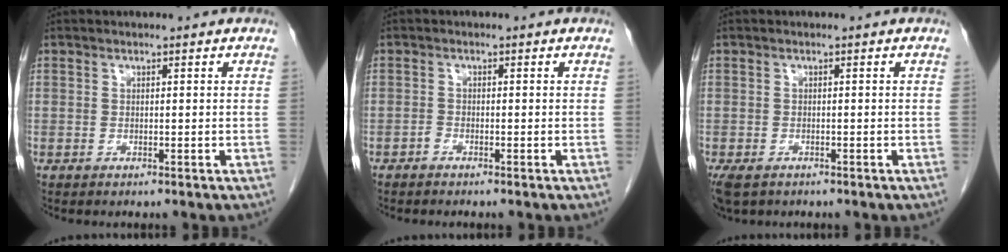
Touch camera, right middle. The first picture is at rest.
{"total": 0.7, "force": [-0.6, 0.2, 0.3], "torque": [-0.006, 0.000, -0.012]}
{"total": 4.4, "force": [-2.9, 2.4, 2.3], "torque": [-0.048, -0.011, -0.046]}